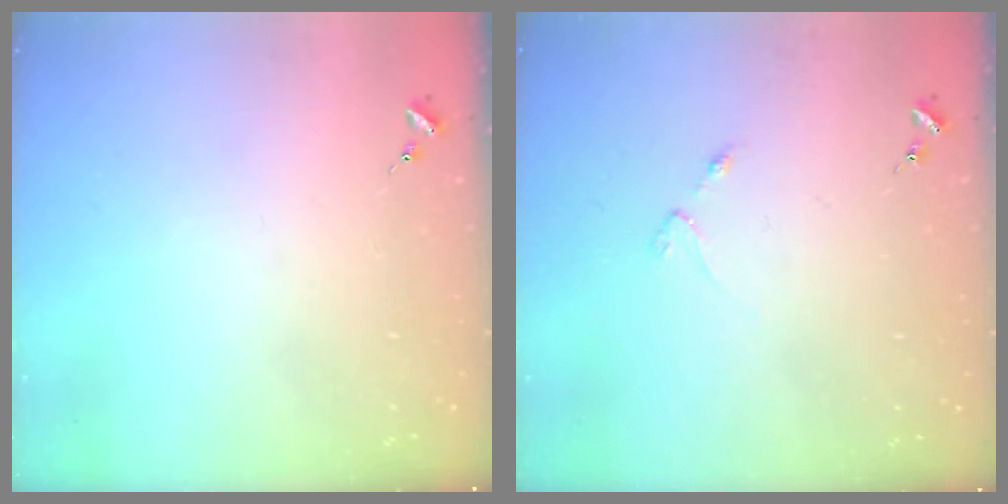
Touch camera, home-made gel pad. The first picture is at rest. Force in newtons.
{"total": 2.5, "press": 2.4, "slide": 0.4}